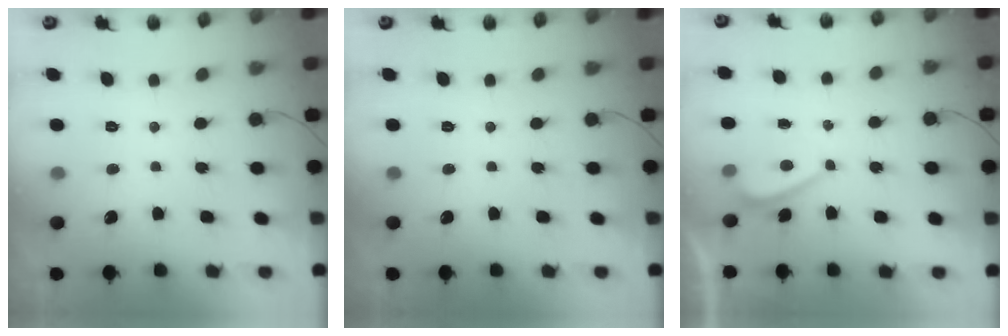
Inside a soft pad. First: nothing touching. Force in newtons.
{"total": 0.0}
{"total": 1.0, "press": 0.9, "slide": 0.5}